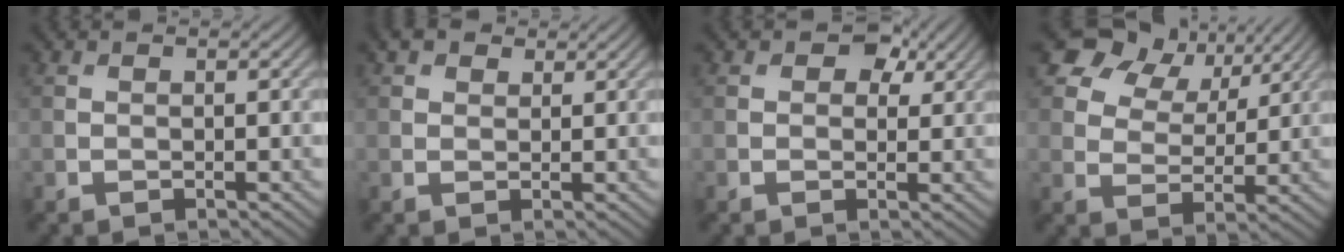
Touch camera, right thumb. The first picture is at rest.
{"total": 2.5, "force": [1.6, 1.6, 1.0], "torque": [-0.020, 0.005, 0.030]}
{"total": 3.7, "force": [1.8, 2.4, 2.1], "torque": [-0.025, -0.004, 0.021]}
{"total": 9.9, "force": [6.5, 6.2, 4.3], "torque": [-0.106, 0.006, 0.117]}